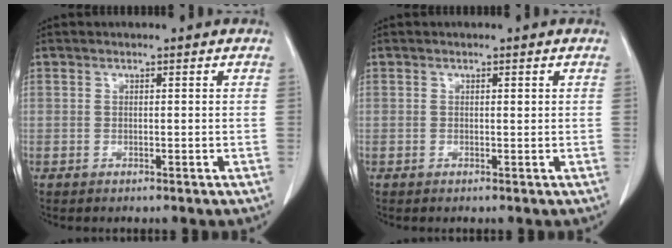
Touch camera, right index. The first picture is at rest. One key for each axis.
{"total": 0.5, "fx": 0.2, "fy": 0.1, "fz": 0.5, "tx": -0.010, "ty": -0.001, "tz": 0.003}